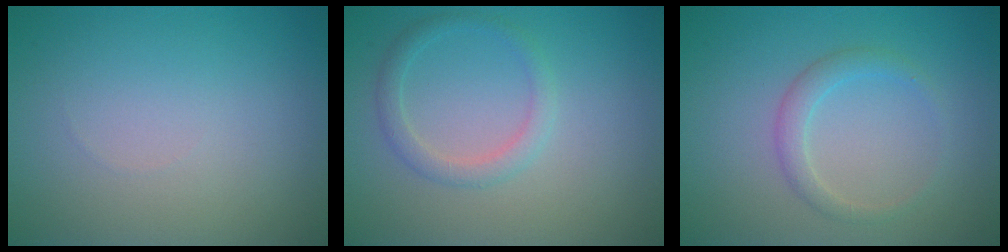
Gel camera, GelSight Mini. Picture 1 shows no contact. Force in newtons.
{"total": 1.9, "press": 1.9, "slide": 0.2}
{"total": 1.8, "press": 1.8, "slide": 0.0}